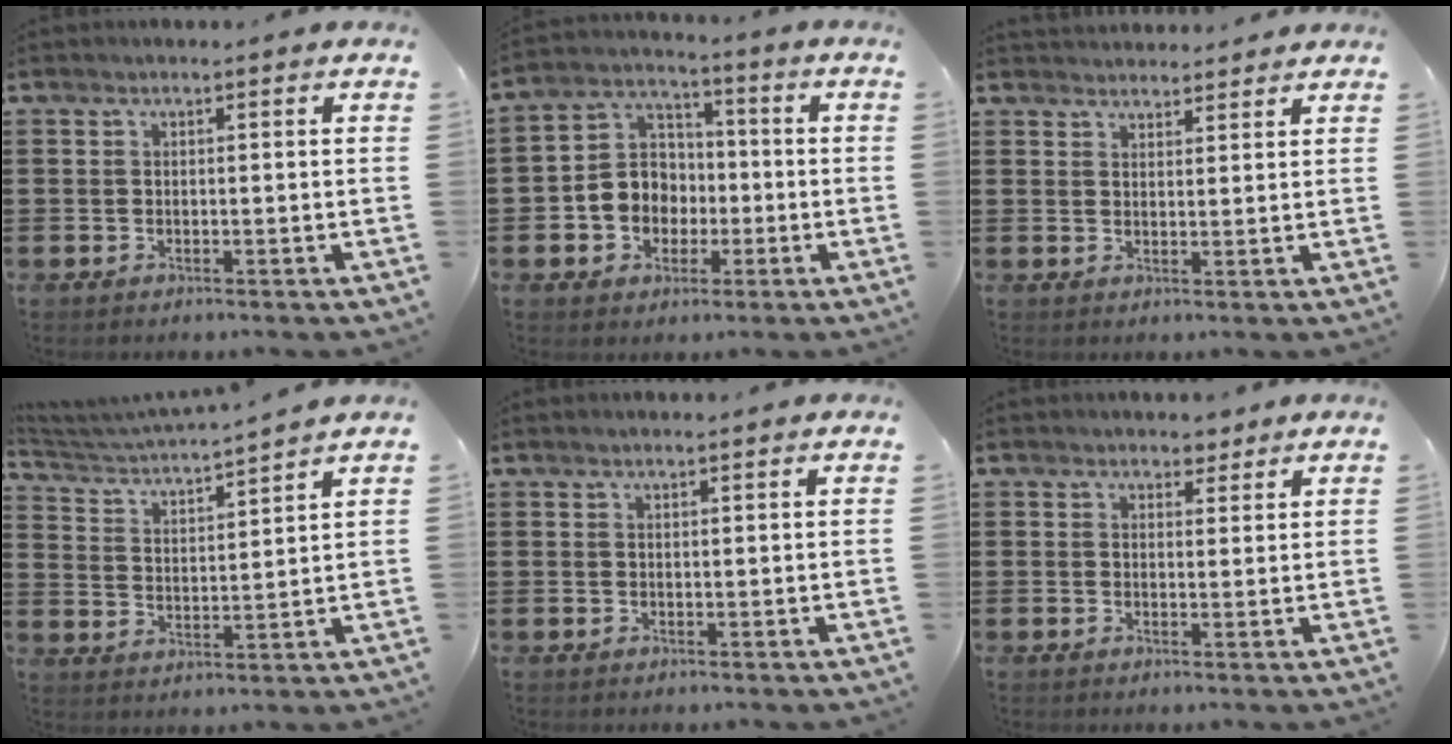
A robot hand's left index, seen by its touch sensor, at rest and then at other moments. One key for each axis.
{"total": 6.7, "fx": -1.6, "fy": 6.2, "fz": 2.2, "tx": -0.065, "ty": 0.018, "tz": -0.032}
{"total": 2.4, "fx": 2.4, "fy": 0.2, "fz": -0.3, "tx": 0.000, "ty": -0.005, "tz": 0.047}
{"total": 3.4, "fx": 3.3, "fy": -0.4, "fz": 0.8, "tx": -0.037, "ty": -0.033, "tz": 0.049}
{"total": 0.7, "fx": 0.6, "fy": 0.0, "fz": 0.3, "tx": -0.007, "ty": 0.000, "tz": 0.012}
{"total": 2.3, "fx": 2.0, "fy": 1.2, "fz": 0.3, "tx": -0.003, "ty": 0.004, "tz": 0.036}